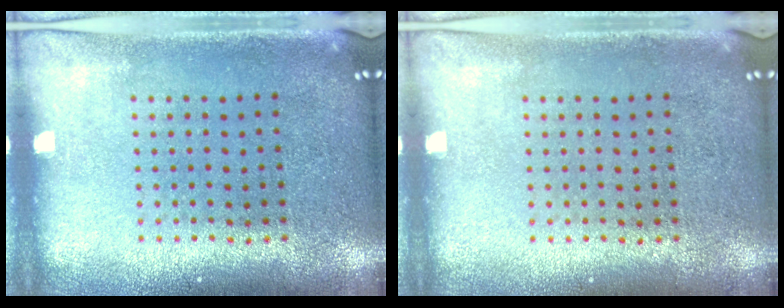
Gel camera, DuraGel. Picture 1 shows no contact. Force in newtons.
{"total": 0.0}